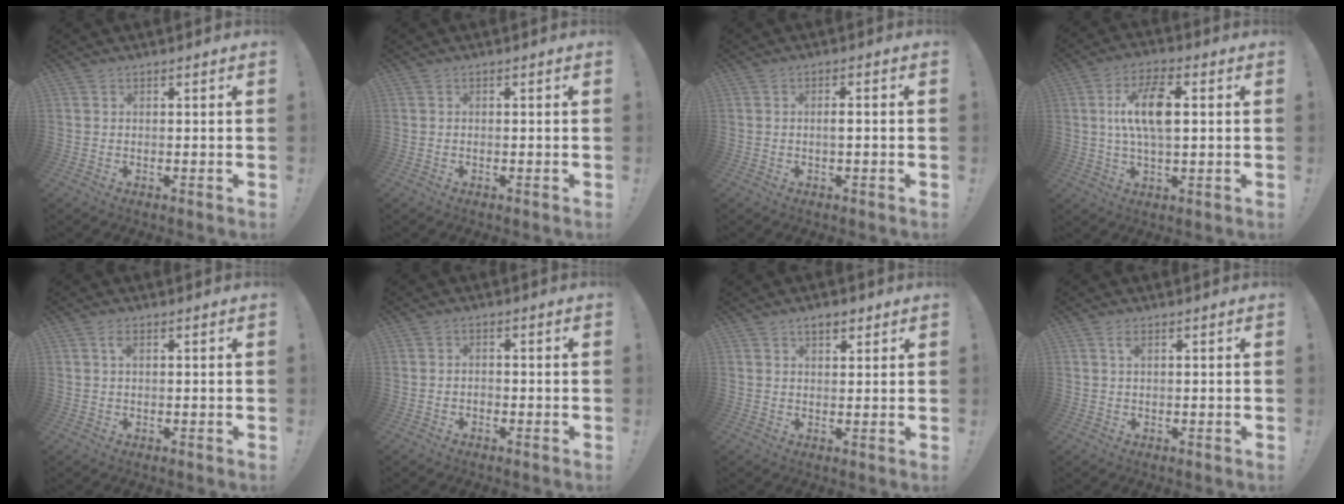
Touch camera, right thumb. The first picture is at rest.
{"total": 0.0}
{"total": 2.1, "force": [-0.4, 0.3, 2.1], "torque": [-0.038, 0.003, -0.008]}
{"total": 12.6, "force": [2.1, 5.7, 11.0], "torque": [-0.189, 0.002, 0.034]}
{"total": 2.0, "force": [0.9, 1.2, 1.3], "torque": [-0.013, -0.003, 0.012]}
{"total": 1.6, "force": [-1.1, 0.9, 0.7], "torque": [-0.011, 0.004, -0.021]}
{"total": 3.6, "force": [2.3, 1.9, 2.0], "torque": [-0.029, -0.005, 0.040]}
{"total": 1.8, "force": [1.0, 1.3, 0.9], "torque": [-0.004, -0.005, 0.014]}